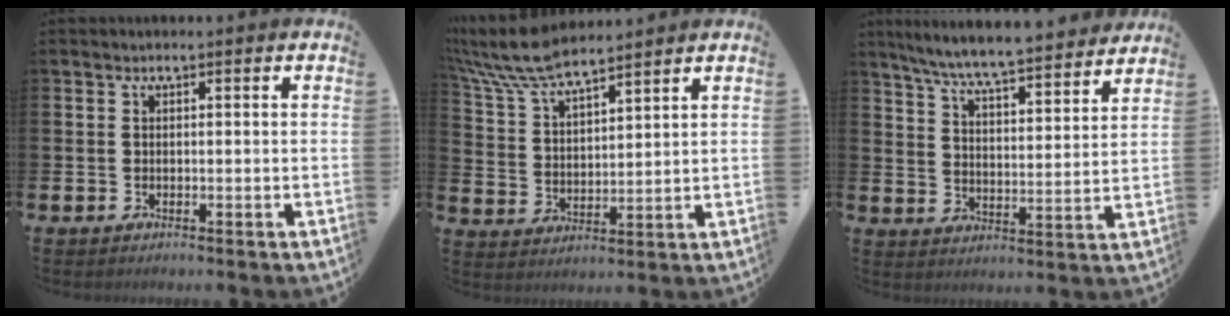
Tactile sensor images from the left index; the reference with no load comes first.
{"total": 8.2, "force": [7.5, 1.4, 3.0], "torque": [-0.092, -0.031, 0.137]}
{"total": 7.4, "force": [7.0, 0.0, 2.4], "torque": [-0.077, -0.050, 0.122]}